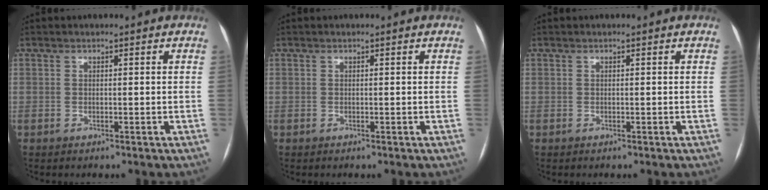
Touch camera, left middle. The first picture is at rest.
{"total": 0.0}
{"total": 0.0}